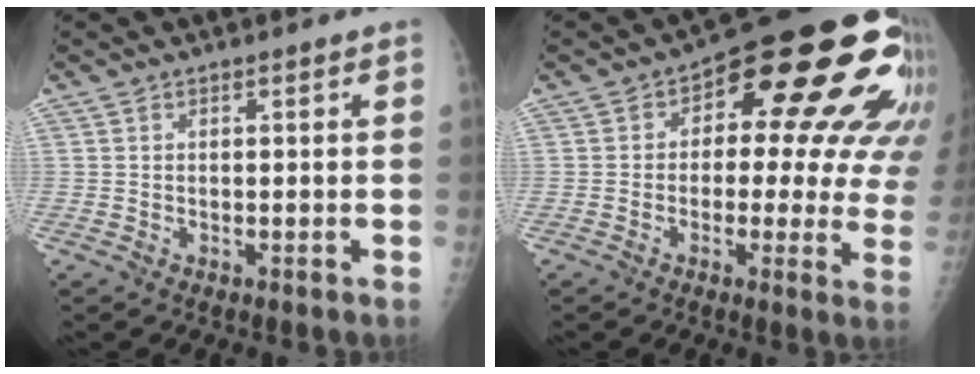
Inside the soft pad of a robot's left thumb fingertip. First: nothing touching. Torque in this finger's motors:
{"motor_torque": [-0.32, 1.19, 0.54, 0.13, 0.27]}